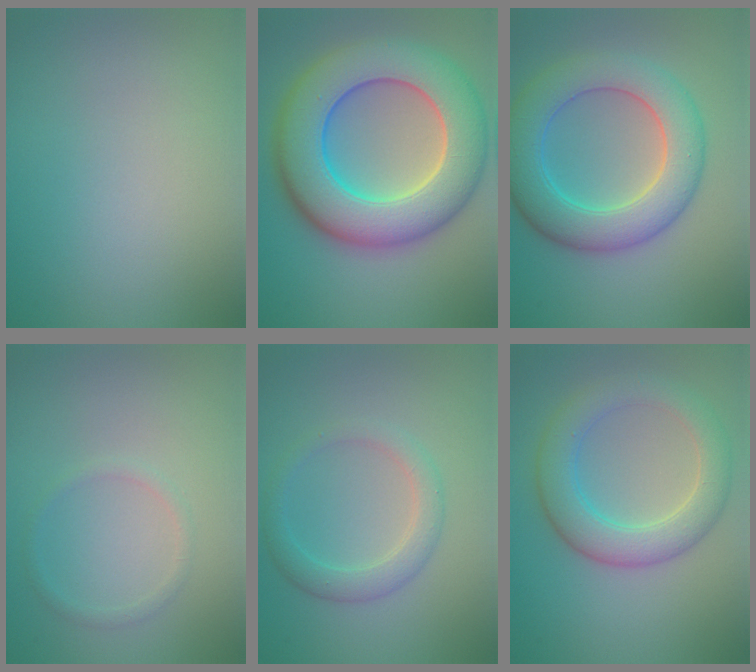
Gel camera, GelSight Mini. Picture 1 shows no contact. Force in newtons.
{"total": 12.3, "press": 12.3, "slide": 0.5}
{"total": 7.7, "press": 7.7, "slide": 0.2}
{"total": 1.0, "press": 1.0, "slide": 0.0}
{"total": 2.7, "press": 2.7, "slide": 0.2}
{"total": 5.2, "press": 5.2, "slide": 0.1}